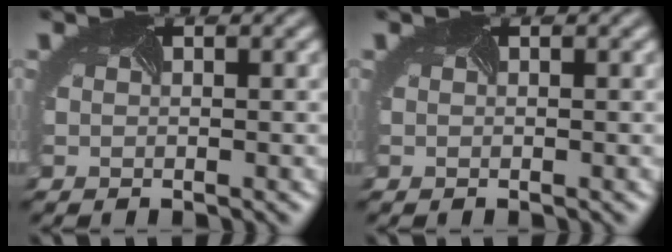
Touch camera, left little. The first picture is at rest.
{"total": 0.0}